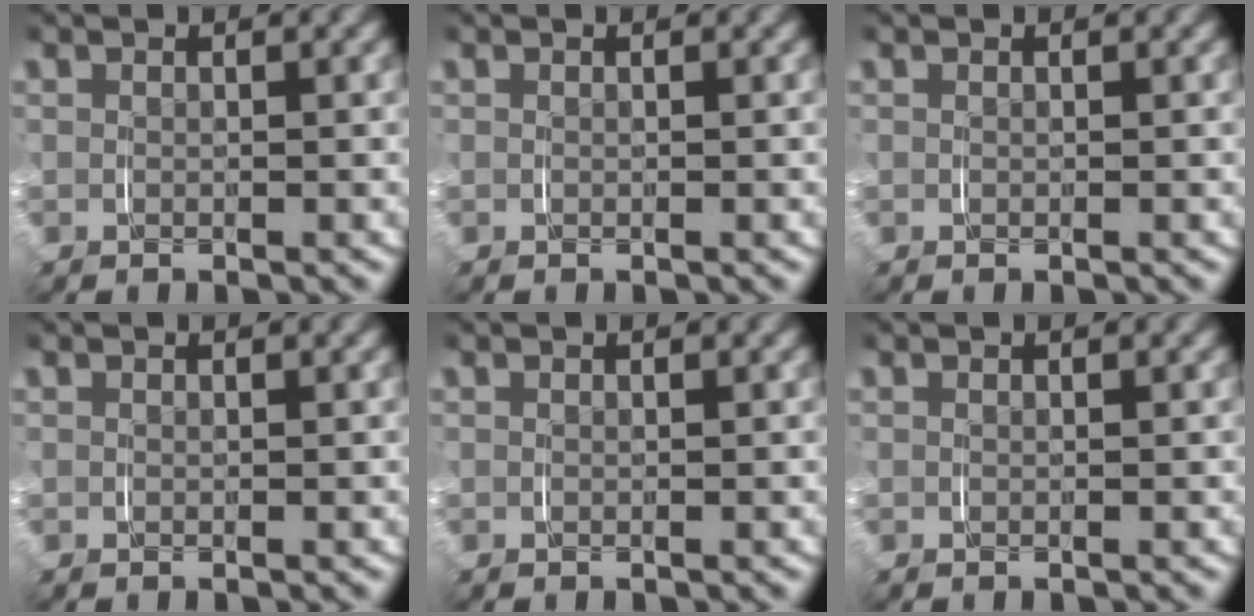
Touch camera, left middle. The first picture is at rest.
{"total": 0.0}
{"total": 0.0}
{"total": 0.0}
{"total": 0.0}
{"total": 0.0}